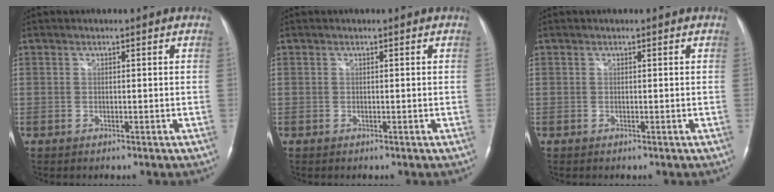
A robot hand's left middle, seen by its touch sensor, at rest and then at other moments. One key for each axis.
{"total": 0.0}
{"total": 0.0}